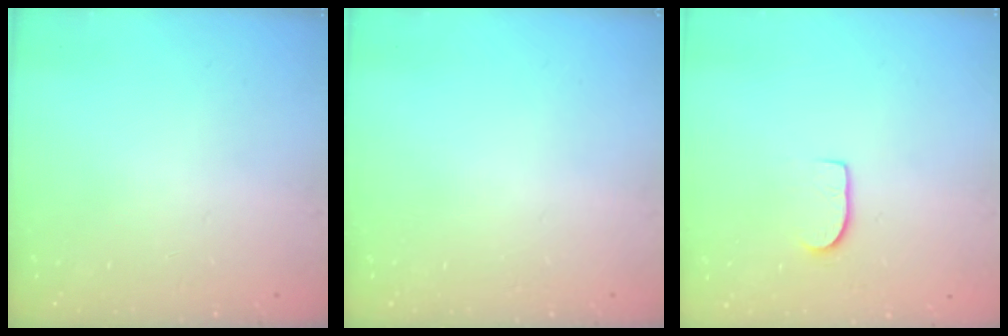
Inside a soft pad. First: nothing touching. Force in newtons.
{"total": 0.0}
{"total": 5.8, "press": 5.8, "slide": 0.5}